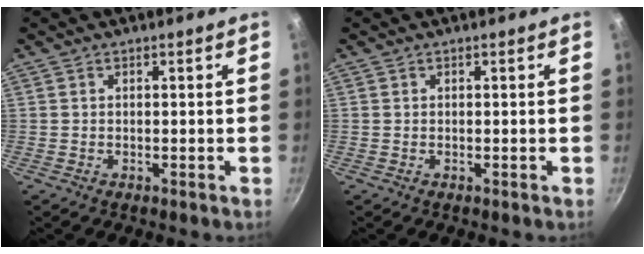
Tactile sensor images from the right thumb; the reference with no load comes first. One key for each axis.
{"total": 0.0}